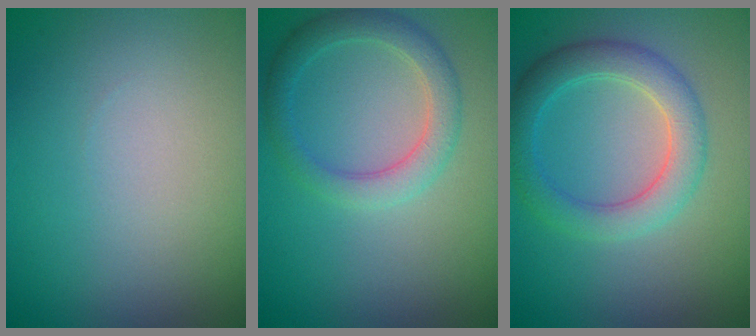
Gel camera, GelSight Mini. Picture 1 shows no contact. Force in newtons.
{"total": 3.0, "press": 3.0, "slide": 0.1}
{"total": 4.1, "press": 4.1, "slide": 0.3}